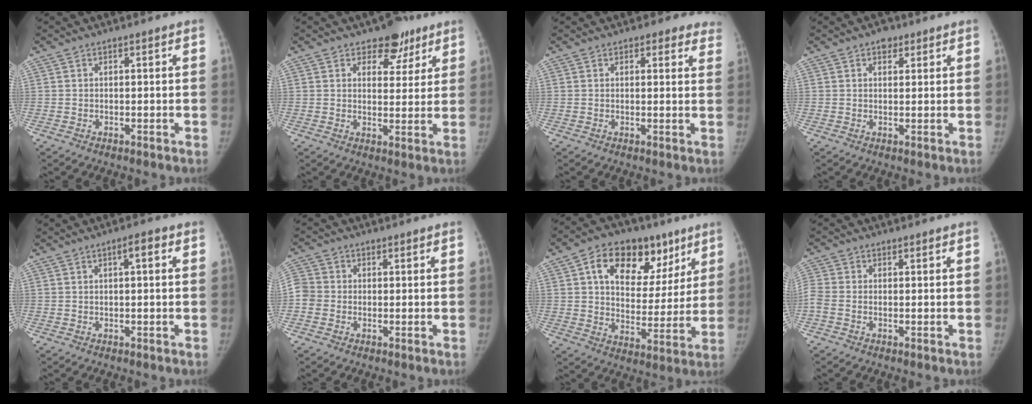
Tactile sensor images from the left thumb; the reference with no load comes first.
{"total": 6.7, "force": [4.4, 4.2, 2.7], "torque": [0.002, -0.022, 0.062]}
{"total": 6.8, "force": [5.8, 3.2, 1.6], "torque": [0.036, -0.016, 0.044]}
{"total": 2.5, "force": [1.5, 1.7, 1.2], "torque": [0.000, -0.004, 0.017]}
{"total": 2.6, "force": [0.7, 0.7, 2.4], "torque": [-0.037, 0.004, 0.007]}
{"total": 4.5, "force": [-0.7, 4.1, 1.7], "torque": [-0.030, 0.010, -0.021]}
{"total": 19.8, "force": [9.1, 12.5, 12.3], "torque": [-0.136, -0.006, 0.138]}
{"total": 3.1, "force": [-0.8, 1.8, 2.3], "torque": [-0.069, 0.001, -0.025]}